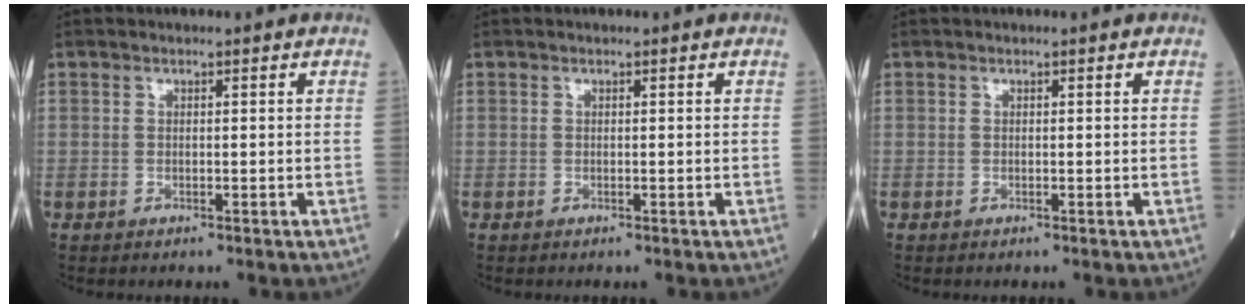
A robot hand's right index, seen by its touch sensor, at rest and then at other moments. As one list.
[{"total": 0.0}, {"total": 0.0}]